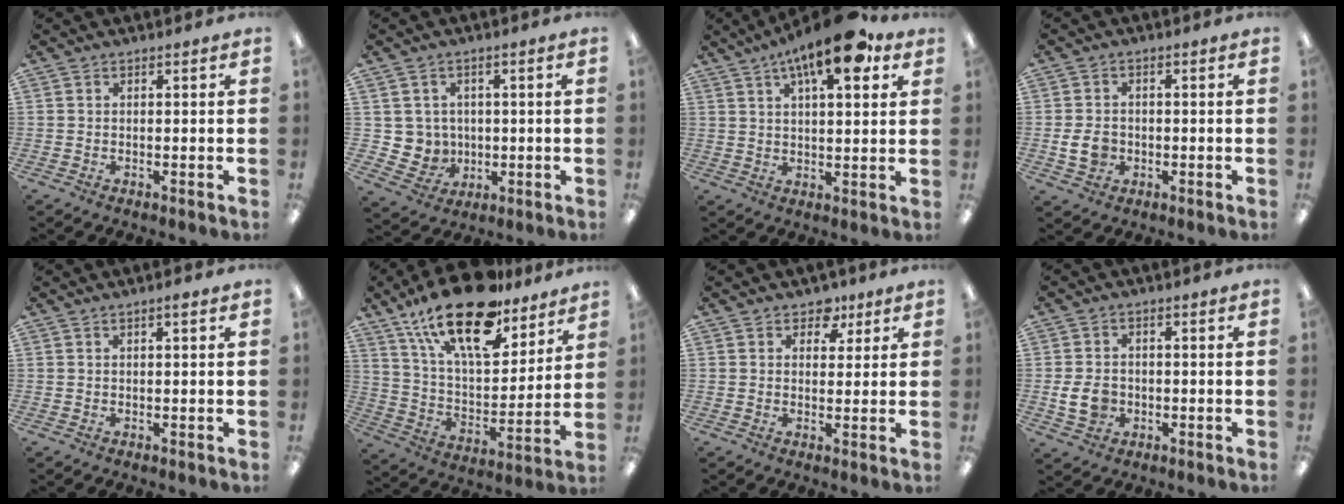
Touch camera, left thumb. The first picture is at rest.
{"total": 5.5, "force": [1.8, 5.2, -0.3], "torque": [-0.012, -0.005, 0.040]}
{"total": 14.6, "force": [8.2, 5.3, 10.9], "torque": [-0.156, -0.031, 0.131]}
{"total": 5.4, "force": [-0.9, 4.2, 3.2], "torque": [-0.060, 0.002, -0.017]}
{"total": 1.4, "force": [0.8, 0.2, 1.1], "torque": [-0.023, 0.002, 0.013]}
{"total": 24.5, "force": [17.2, 9.6, 14.5], "torque": [-0.256, -0.099, 0.296]}
{"total": 5.8, "force": [3.6, 4.1, 1.9], "torque": [-0.011, -0.017, 0.060]}
{"total": 6.4, "force": [-1.0, 4.9, 3.9], "torque": [-0.077, 0.002, -0.018]}